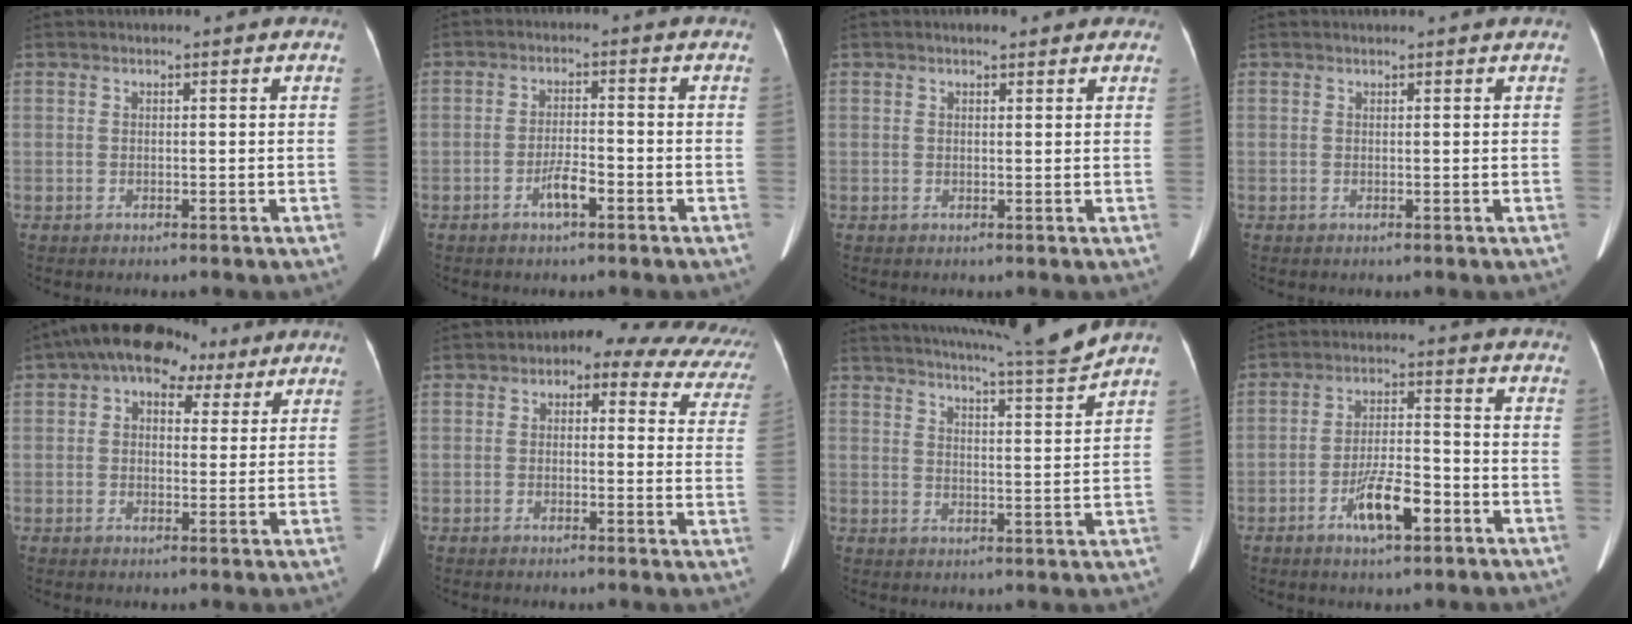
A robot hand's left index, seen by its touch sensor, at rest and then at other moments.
{"total": 3.6, "force": [-2.2, 0.7, 2.8], "torque": [-0.055, 0.001, -0.041]}
{"total": 1.8, "force": [1.2, 0.8, 1.1], "torque": [-0.015, 0.011, 0.011]}
{"total": 0.6, "force": [0.5, 0.1, 0.1], "torque": [-0.005, 0.003, 0.007]}
{"total": 9.0, "force": [5.0, 5.5, 5.1], "torque": [-0.075, 0.043, 0.075]}
{"total": 14.1, "force": [10.6, 6.5, 6.6], "torque": [-0.054, 0.030, 0.091]}
{"total": 9.7, "force": [9.1, -2.4, 2.4], "torque": [-0.048, -0.035, 0.132]}
{"total": 7.9, "force": [-4.0, 2.1, 6.5], "torque": [-0.125, 0.002, -0.069]}